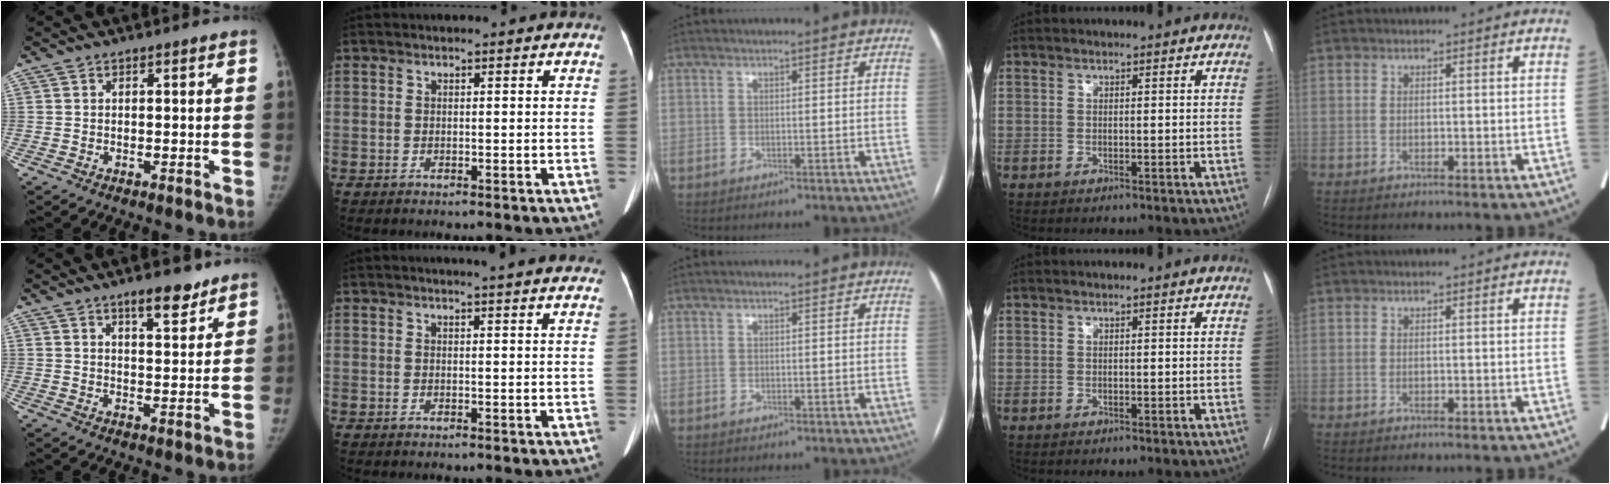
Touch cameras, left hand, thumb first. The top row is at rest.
{"thumb": {"total": 6.5, "force": [4.6, 2.2, 4.0], "torque": [-0.040, -0.030, 0.069]}, "index": {"total": 9.0, "force": [8.2, 0.4, 3.8], "torque": [-0.044, 0.009, 0.078]}}